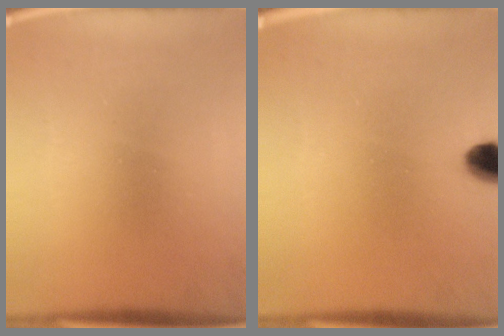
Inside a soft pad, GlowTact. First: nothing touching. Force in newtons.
{"total": 4.7}